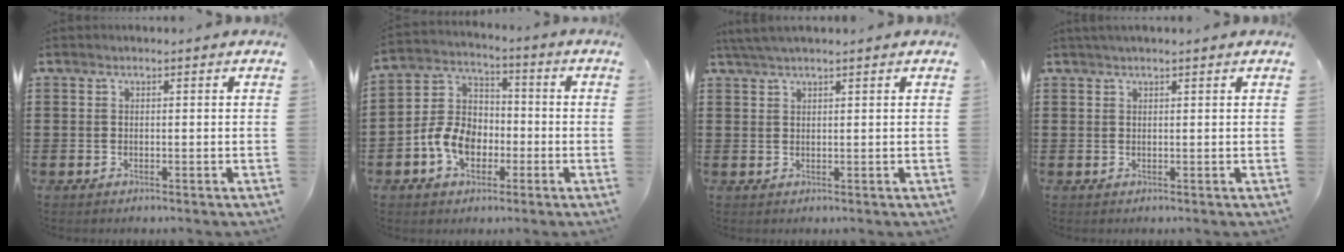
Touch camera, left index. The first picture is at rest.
{"total": 8.2, "force": [-3.1, 6.0, 4.7], "torque": [-0.128, 0.012, -0.068]}
{"total": 2.0, "force": [1.5, 0.0, 1.3], "torque": [-0.026, 0.001, 0.029]}
{"total": 1.0, "force": [0.8, 0.0, 0.6], "torque": [-0.012, 0.000, 0.015]}